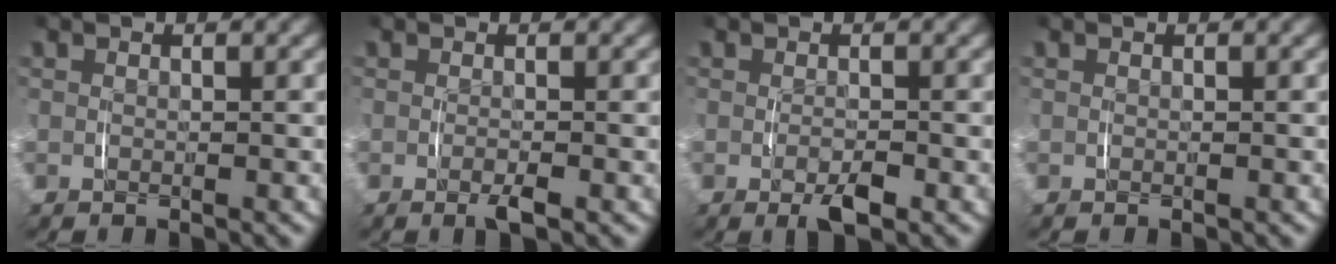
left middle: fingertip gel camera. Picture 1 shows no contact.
{"total": 1.3, "force": [-0.7, 0.1, 1.1], "torque": [-0.024, -0.003, -0.010]}
{"total": 2.1, "force": [-1.0, 0.6, 1.7], "torque": [-0.032, -0.009, -0.014]}
{"total": 0.0}